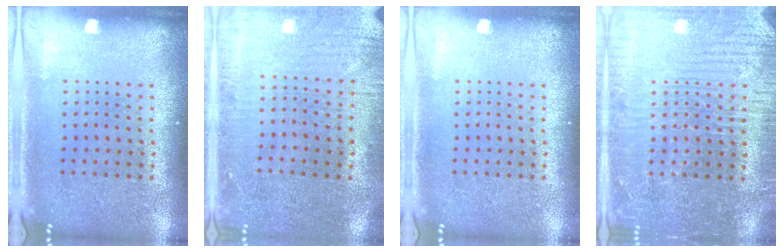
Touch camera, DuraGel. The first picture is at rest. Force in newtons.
{"total": 0.5, "press": 0.3, "slide": 0.5}
{"total": 0.0}
{"total": 3.5, "press": 3.4, "slide": 0.9}